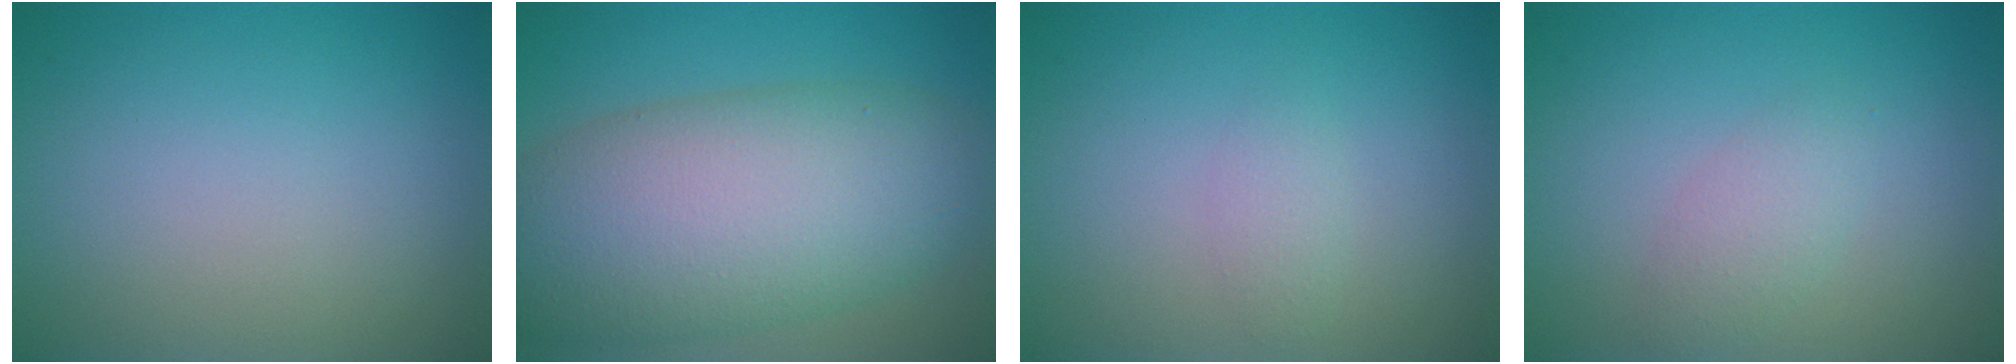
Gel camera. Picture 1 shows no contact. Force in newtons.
{"total": 11.2, "press": 11.2, "slide": 0.3}
{"total": 1.2, "press": 1.2, "slide": 0.0}
{"total": 1.8, "press": 1.8, "slide": 0.1}